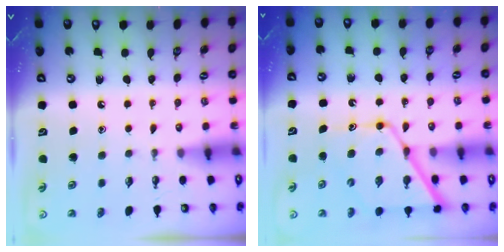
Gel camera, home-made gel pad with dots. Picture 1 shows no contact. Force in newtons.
{"total": 13.8, "press": 13.7, "slide": 1.3}